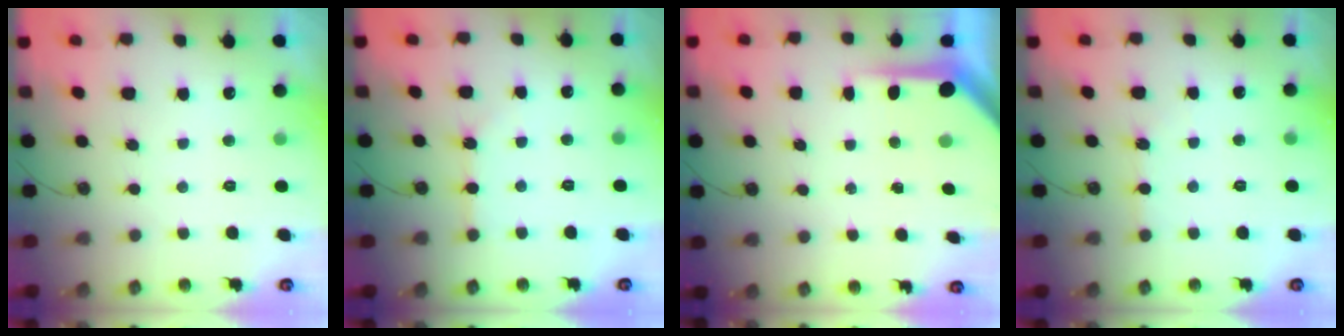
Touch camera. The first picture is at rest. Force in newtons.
{"total": 4.4, "press": 4.4, "slide": 0.7}
{"total": 6.1, "press": 6.1, "slide": 0.6}
{"total": 2.9, "press": 2.9, "slide": 0.5}